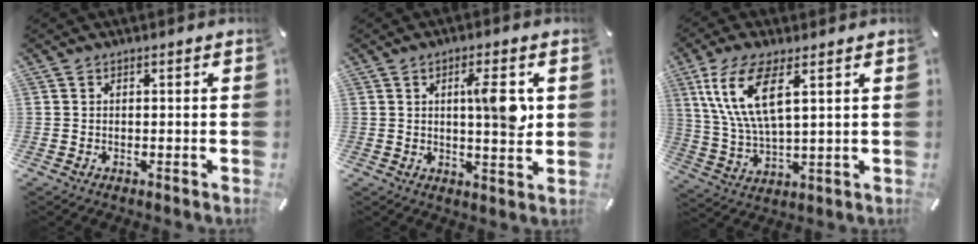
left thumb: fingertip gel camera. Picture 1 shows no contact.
{"total": 8.7, "force": [2.0, 2.0, 8.2], "torque": [-0.137, -0.007, 0.027]}
{"total": 12.1, "force": [5.6, 4.2, 9.9], "torque": [-0.229, -0.006, 0.098]}